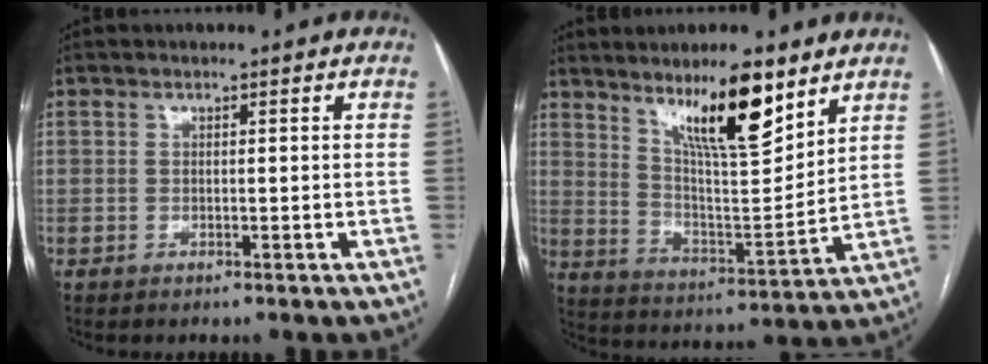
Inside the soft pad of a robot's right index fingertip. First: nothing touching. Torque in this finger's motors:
{"motor_torque": [1.01, 1.12, 0.30, 0.09]}